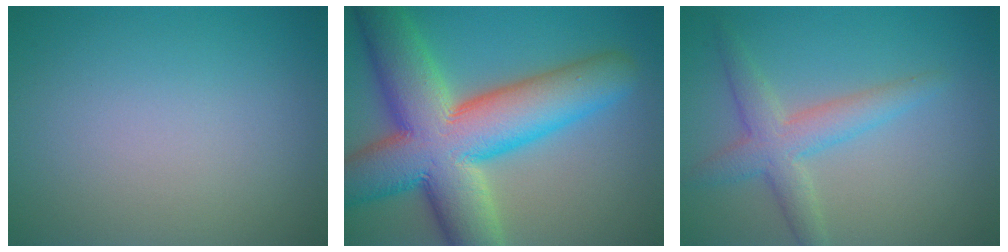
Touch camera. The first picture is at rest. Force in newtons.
{"total": 14.7, "press": 14.7, "slide": 0.4}
{"total": 3.7, "press": 3.7, "slide": 0.0}